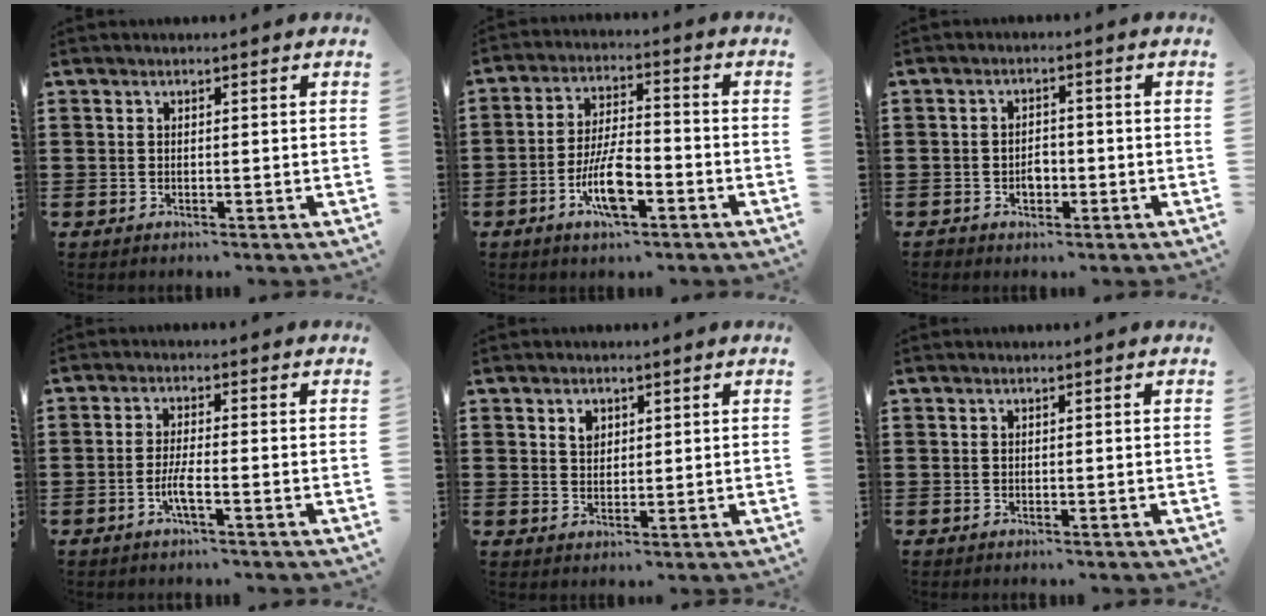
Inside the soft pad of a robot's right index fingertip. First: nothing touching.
{"total": 8.4, "force": [-3.5, 2.7, 7.1], "torque": [-0.154, -0.007, -0.068]}
{"total": 2.4, "force": [-0.9, 1.8, 1.2], "torque": [-0.027, 0.003, -0.018]}
{"total": 3.4, "force": [-1.5, 0.3, 3.0], "torque": [-0.066, -0.006, -0.032]}
{"total": 2.4, "force": [1.3, 1.7, 1.1], "torque": [-0.027, 0.006, 0.024]}
{"total": 0.0}